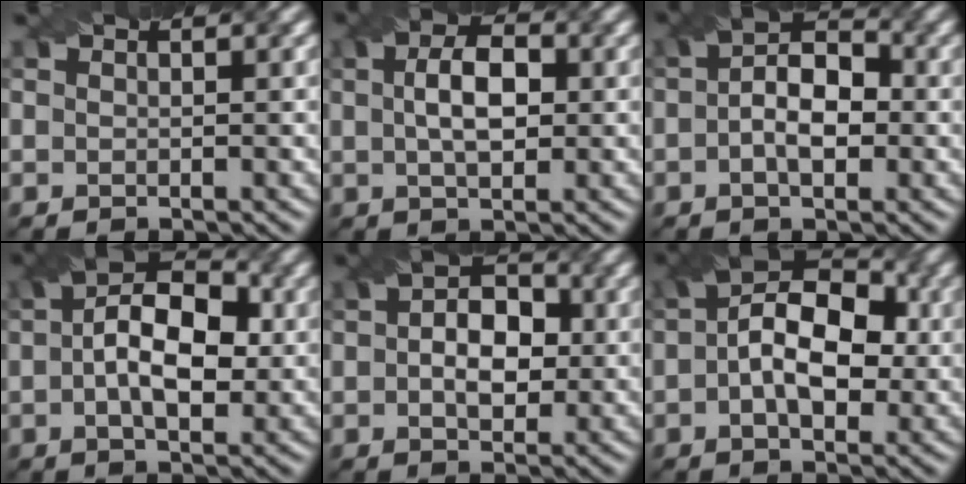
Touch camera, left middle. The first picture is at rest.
{"total": 3.7, "force": [-0.1, 2.1, 3.0], "torque": [-0.048, 0.008, 0.010]}
{"total": 4.5, "force": [-1.1, 2.7, 3.4], "torque": [-0.041, 0.008, -0.008]}
{"total": 7.1, "force": [-0.3, 4.0, 5.9], "torque": [-0.087, 0.018, 0.002]}
{"total": 4.4, "force": [-0.5, 3.1, 3.1], "torque": [-0.040, 0.007, 0.000]}
{"total": 7.8, "force": [-0.3, 4.6, 6.3], "torque": [-0.081, 0.020, 0.001]}